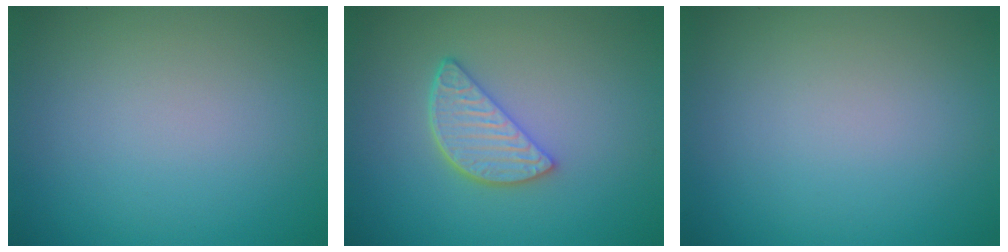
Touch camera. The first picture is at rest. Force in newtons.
{"total": 3.5, "press": 2.9, "slide": 2.0}
{"total": 0.0}